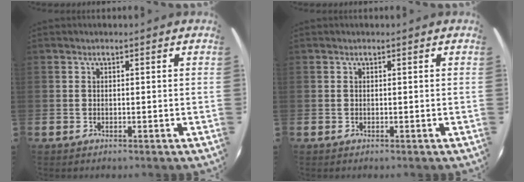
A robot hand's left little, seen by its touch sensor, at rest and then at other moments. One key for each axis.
{"total": 0.0}